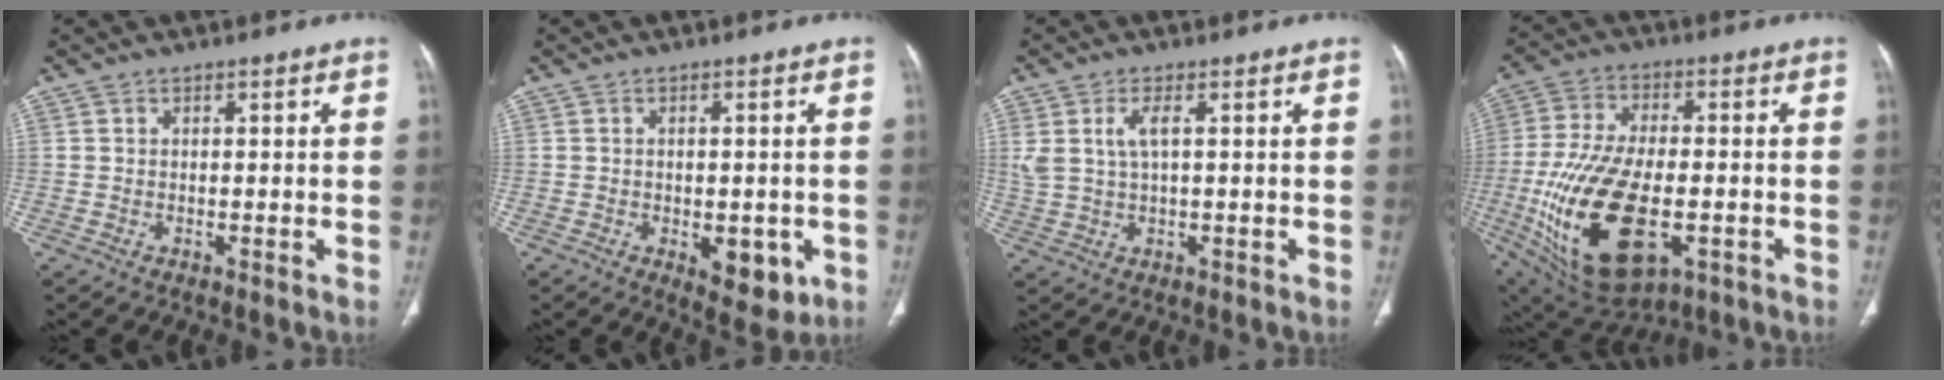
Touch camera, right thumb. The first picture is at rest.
{"total": 7.6, "force": [-2.2, 4.0, 6.0], "torque": [-0.058, -0.002, -0.016]}
{"total": 4.6, "force": [1.4, 1.7, 4.0], "torque": [-0.097, 0.004, 0.036]}
{"total": 23.6, "force": [-5.9, 12.1, 19.4], "torque": [-0.390, -0.005, -0.080]}